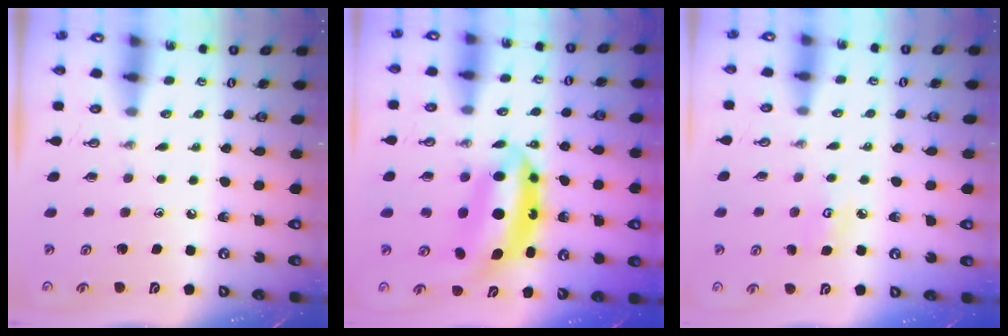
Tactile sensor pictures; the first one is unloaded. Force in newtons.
{"total": 9.2, "press": 9.2, "slide": 0.7}
{"total": 5.6, "press": 5.6, "slide": 0.5}